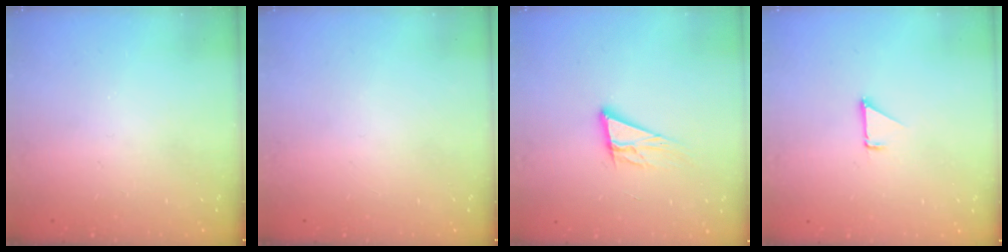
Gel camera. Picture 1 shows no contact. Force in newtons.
{"total": 0.0}
{"total": 12.2, "press": 11.7, "slide": 3.4}
{"total": 1.5, "press": 1.5, "slide": 0.1}